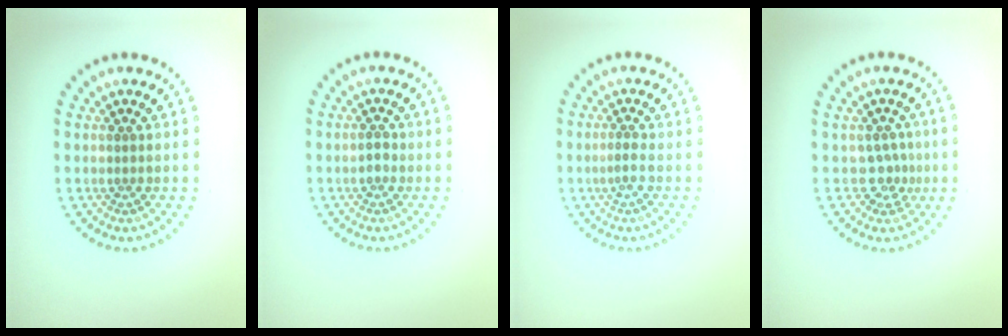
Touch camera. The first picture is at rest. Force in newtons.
{"total": 1.0, "press": 1.0, "slide": 0.1}
{"total": 1.1, "press": 0.8, "slide": 0.7}
{"total": 2.1, "press": 1.4, "slide": 1.5}